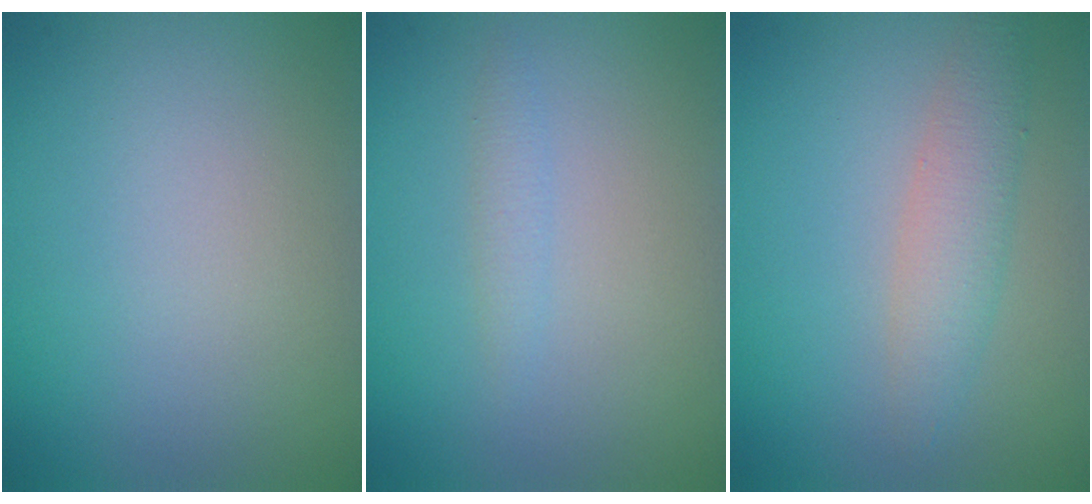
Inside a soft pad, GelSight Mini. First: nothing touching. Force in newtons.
{"total": 1.0, "press": 1.0, "slide": 0.0}
{"total": 2.9, "press": 2.9, "slide": 0.1}